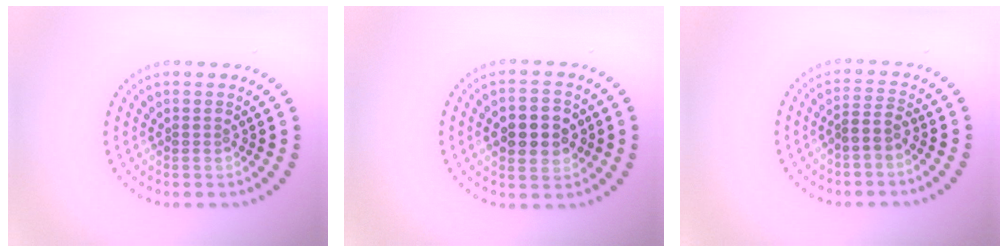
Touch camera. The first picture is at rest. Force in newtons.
{"total": 4.2, "press": 4.2, "slide": 0.3}
{"total": 2.0, "press": 1.4, "slide": 1.4}